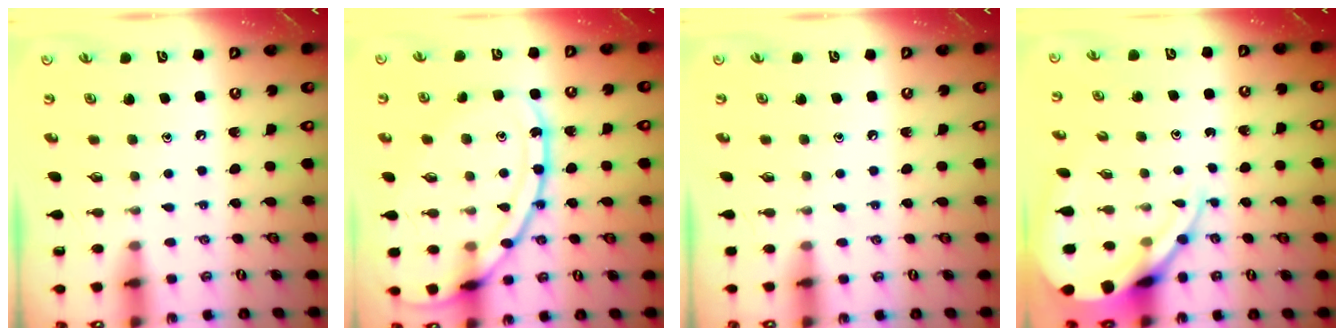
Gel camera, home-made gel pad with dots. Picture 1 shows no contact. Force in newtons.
{"total": 16.6, "press": 16.5, "slide": 1.4}
{"total": 3.3, "press": 3.3, "slide": 0.5}
{"total": 8.8, "press": 8.7, "slide": 0.9}